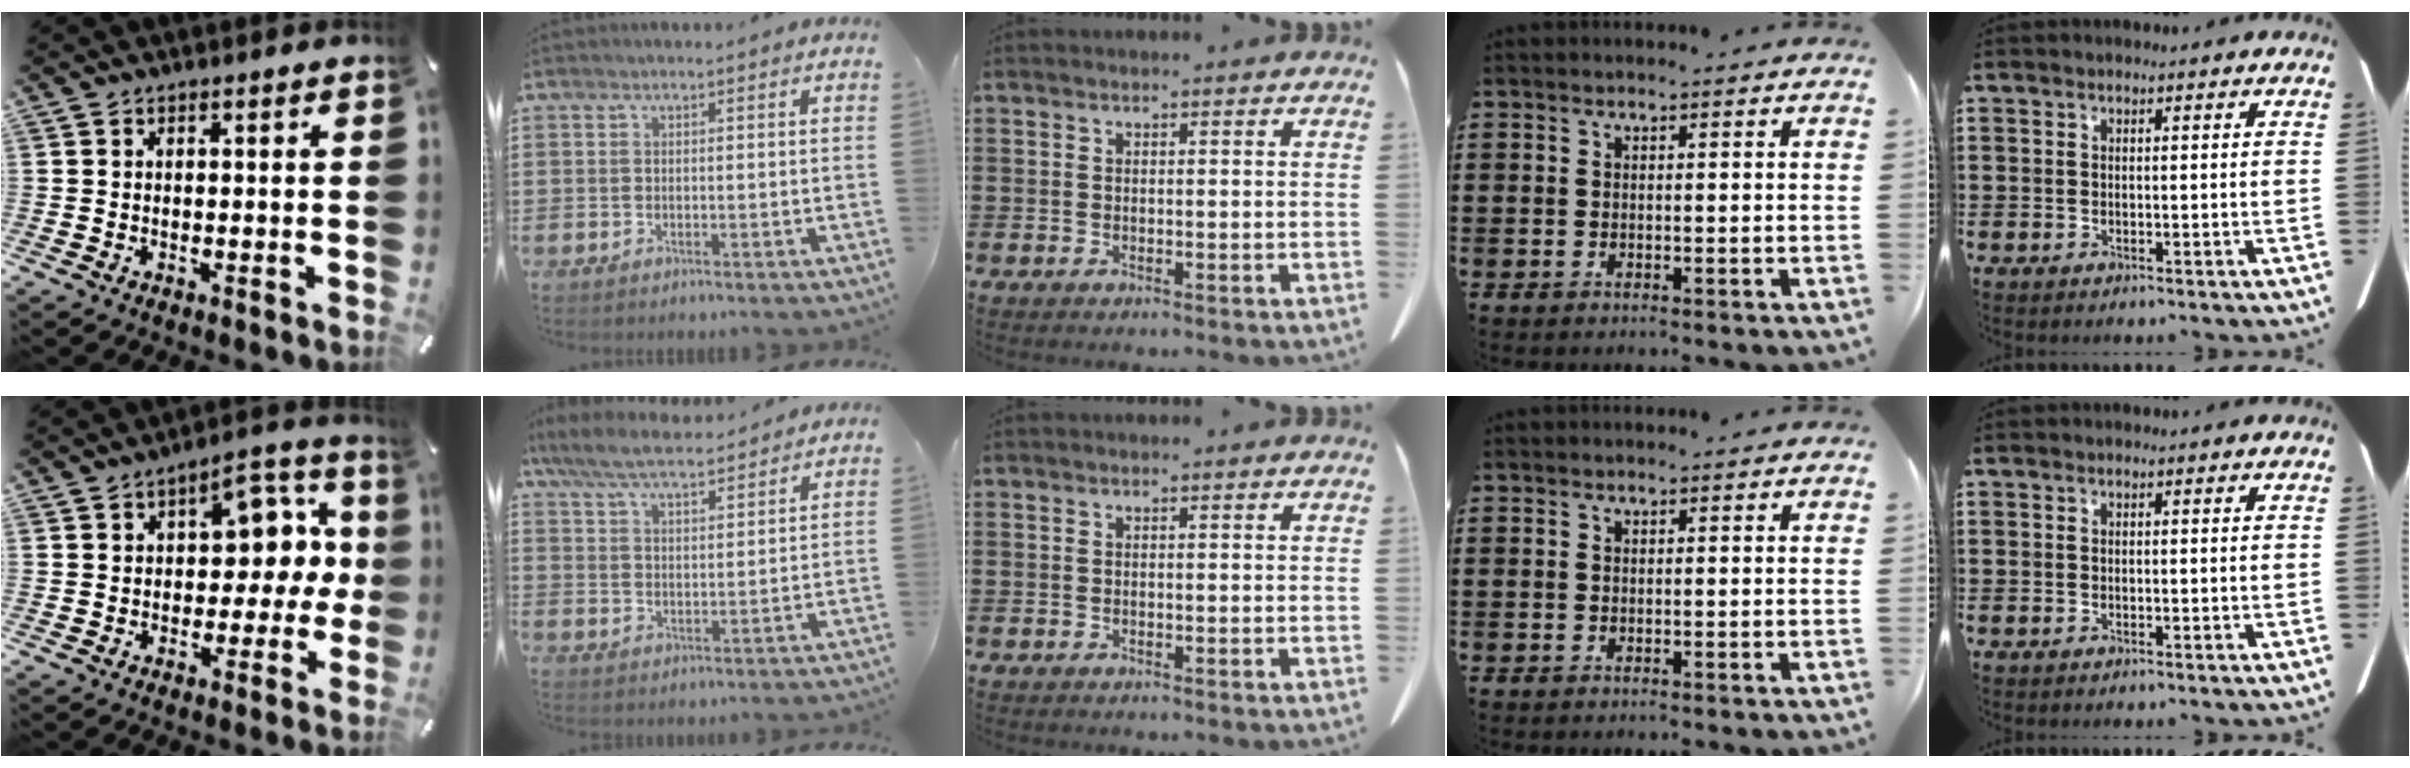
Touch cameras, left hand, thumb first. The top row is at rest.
{"thumb": {"total": 13.4, "force": [3.5, 8.1, 10.1], "torque": [-0.120, -0.018, 0.057]}, "index": {"total": 7.0, "force": [6.3, 1.1, 2.7], "torque": [-0.076, -0.024, 0.113]}}